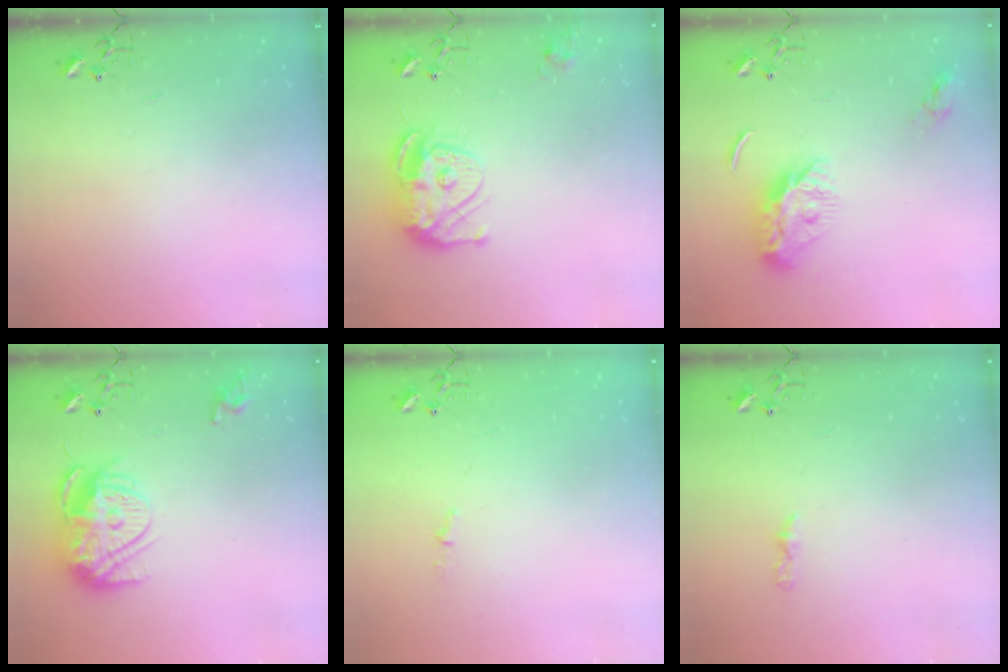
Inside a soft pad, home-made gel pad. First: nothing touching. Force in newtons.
{"total": 13.5, "press": 13.4, "slide": 1.2}
{"total": 12.7, "press": 12.7, "slide": 0.3}
{"total": 15.3, "press": 15.3, "slide": 0.9}
{"total": 3.8, "press": 3.7, "slide": 0.5}
{"total": 3.7, "press": 3.7, "slide": 0.4}